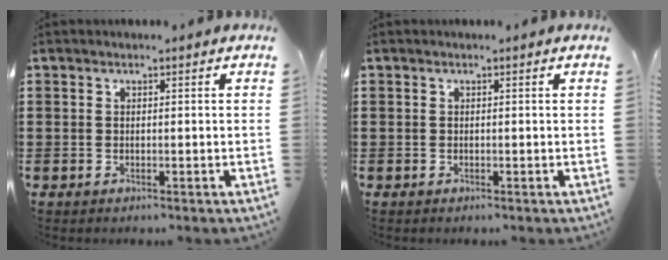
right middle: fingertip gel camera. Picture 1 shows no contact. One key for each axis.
{"total": 0.0}